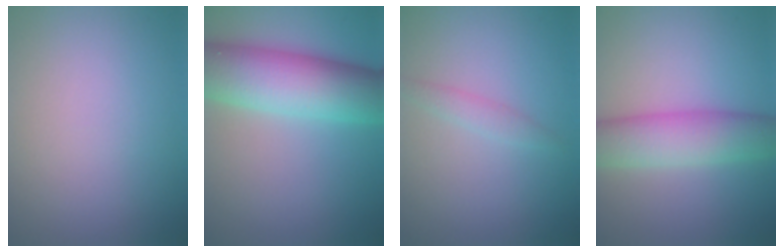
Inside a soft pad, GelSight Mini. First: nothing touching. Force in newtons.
{"total": 10.4, "press": 10.4, "slide": 0.2}
{"total": 1.2, "press": 1.2, "slide": 0.1}
{"total": 5.9, "press": 5.9, "slide": 0.3}